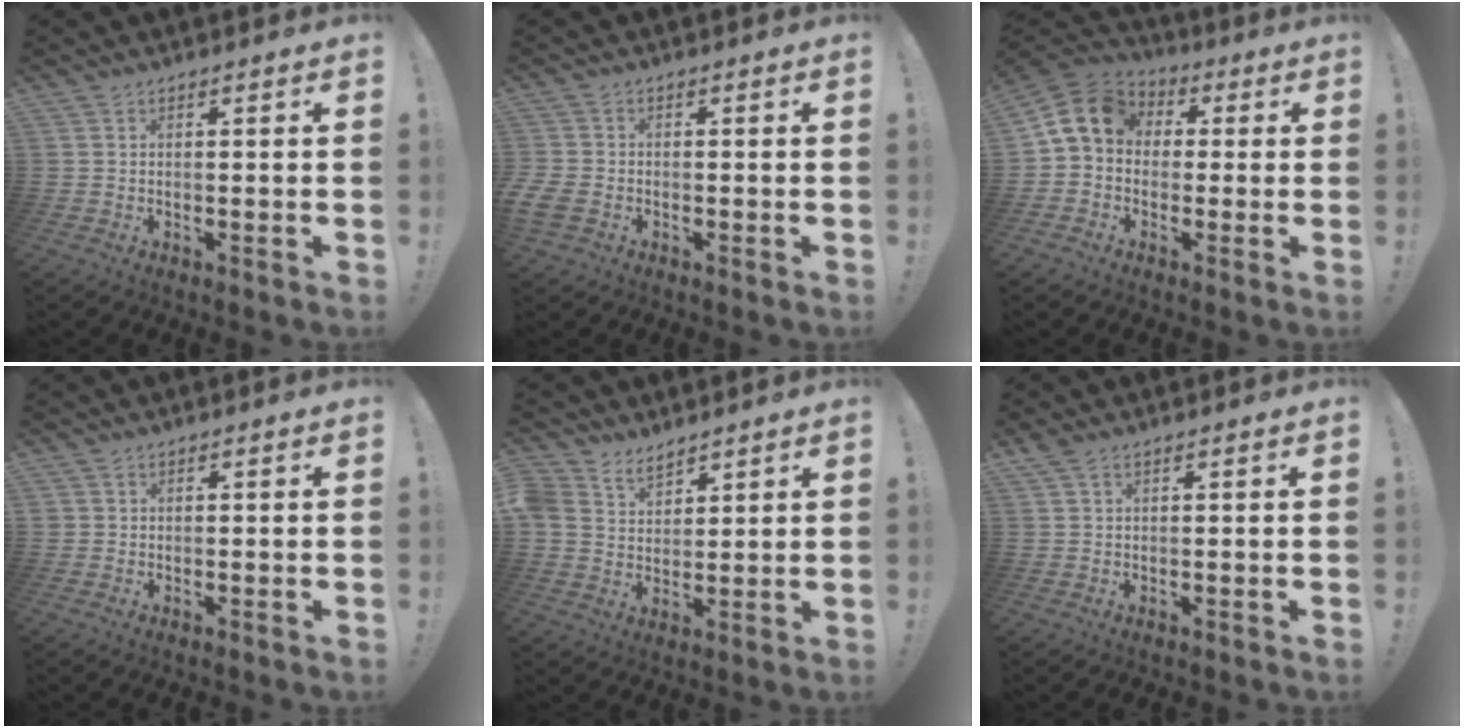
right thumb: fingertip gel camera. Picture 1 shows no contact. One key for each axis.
{"total": 4.1, "fx": -1.2, "fy": 3.3, "fz": 2.1, "tx": -0.060, "ty": 0.001, "tz": -0.023}
{"total": 10.7, "fx": 1.3, "fy": 8.5, "fz": 6.3, "tx": -0.112, "ty": 0.019, "tz": 0.033}
{"total": 0.9, "fx": 0.3, "fy": 0.8, "fz": 0.1, "tx": 0.000, "ty": 0.001, "tz": 0.005}
{"total": 7.0, "fx": 5.5, "fy": 4.2, "fz": 1.4, "tx": -0.043, "ty": -0.029, "tz": 0.111}
{"total": 1.6, "fx": 1.0, "fy": 0.9, "fz": 1.0, "tx": -0.023, "ty": 0.004, "tz": 0.018}